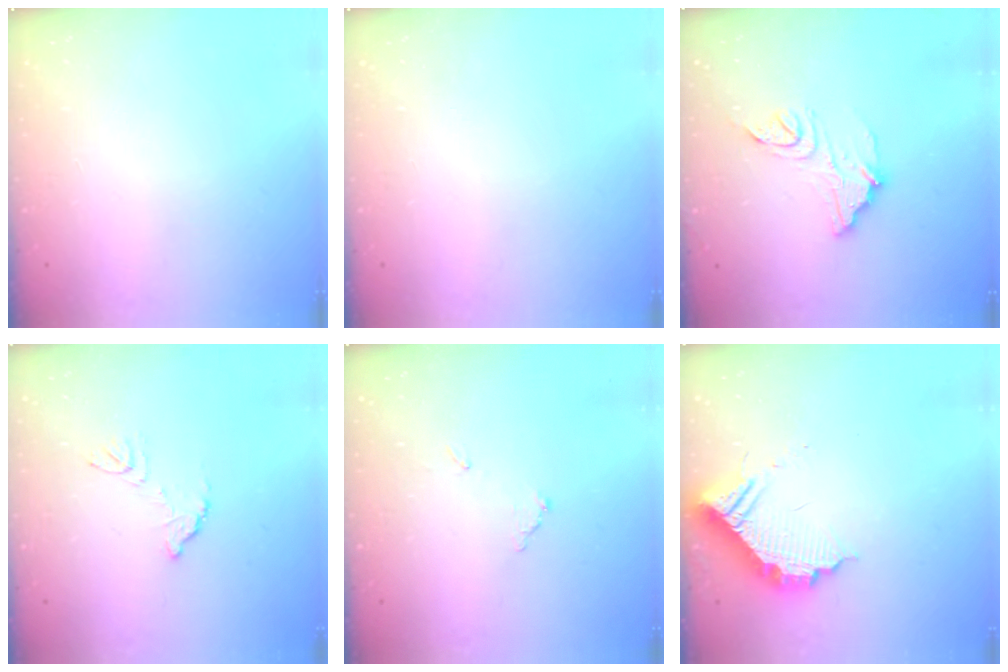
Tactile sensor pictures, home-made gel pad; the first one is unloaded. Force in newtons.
{"total": 0.0}
{"total": 12.9, "press": 12.8, "slide": 1.2}
{"total": 7.9, "press": 7.9, "slide": 0.4}
{"total": 6.9, "press": 6.9, "slide": 0.2}
{"total": 11.3, "press": 11.2, "slide": 1.3}